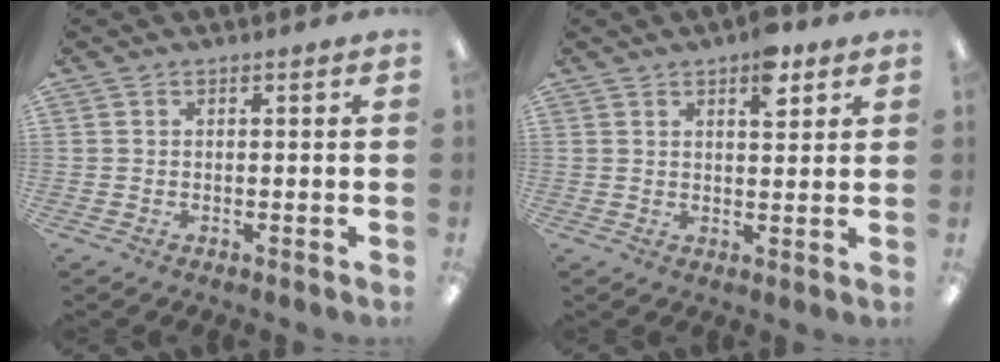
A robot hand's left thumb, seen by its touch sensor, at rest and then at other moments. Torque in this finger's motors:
{"motor_torque": [0.52, 0.41, 0.40, -0.33, 0.05]}